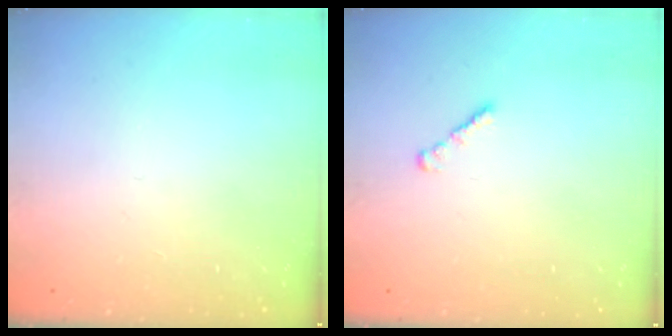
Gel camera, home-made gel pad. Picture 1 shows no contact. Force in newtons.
{"total": 1.6, "press": 1.5, "slide": 0.5}